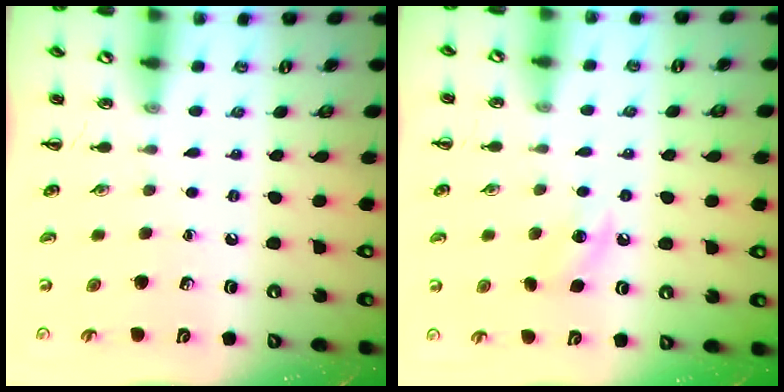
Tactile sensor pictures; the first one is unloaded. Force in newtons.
{"total": 5.5, "press": 5.3, "slide": 1.6}